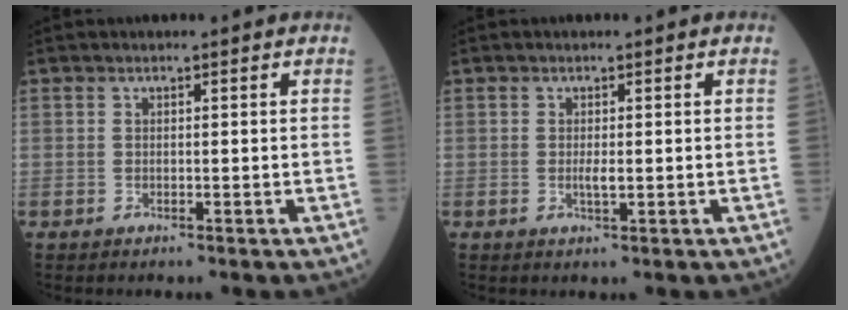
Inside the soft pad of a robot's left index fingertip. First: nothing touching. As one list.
[{"total": 1.4, "force": [0.0, 0.3, 1.3], "torque": [-0.028, -0.003, 0.000]}]